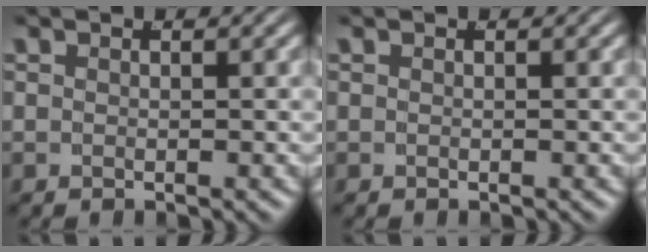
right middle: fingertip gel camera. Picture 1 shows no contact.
{"total": 0.0}